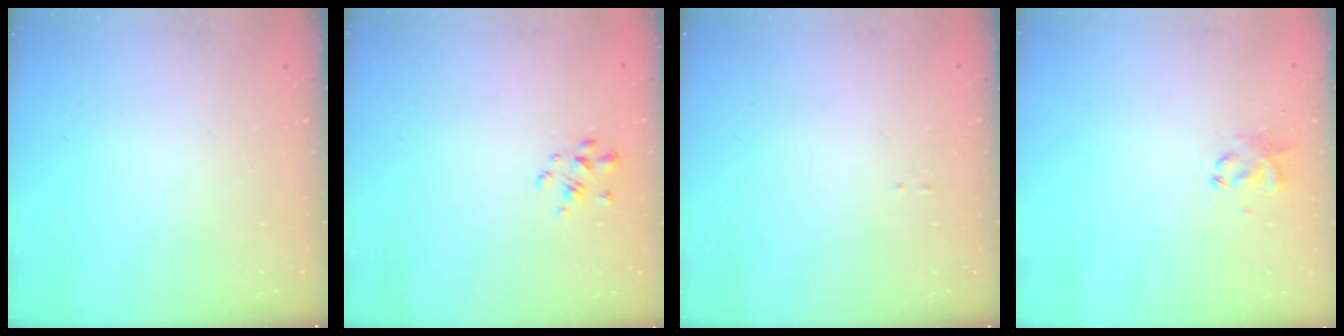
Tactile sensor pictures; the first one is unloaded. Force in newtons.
{"total": 2.7, "press": 2.4, "slide": 1.1}
{"total": 0.0}
{"total": 2.9, "press": 2.8, "slide": 1.0}